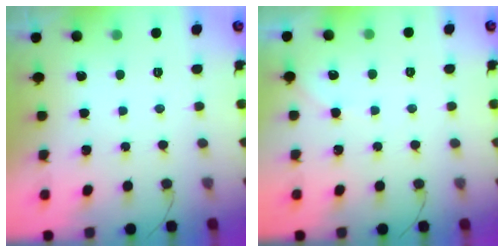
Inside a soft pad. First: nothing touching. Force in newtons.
{"total": 1.7, "press": 1.6, "slide": 0.3}